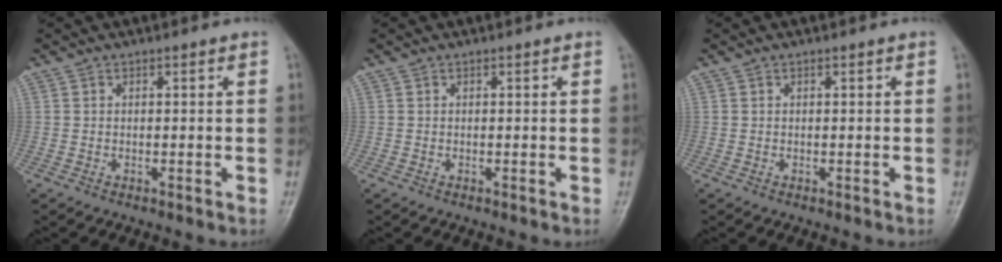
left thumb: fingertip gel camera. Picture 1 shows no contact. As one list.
[{"total": 0.0}, {"total": 0.0}]